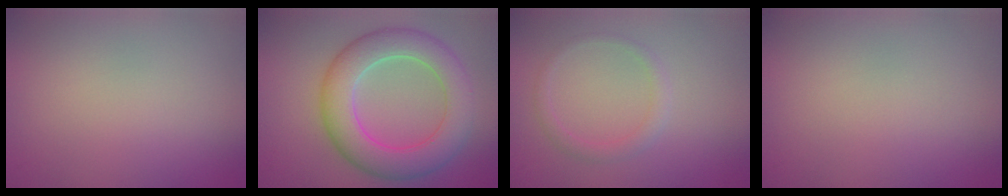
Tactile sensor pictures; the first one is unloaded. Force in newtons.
{"total": 7.1, "press": 7.1, "slide": 0.2}
{"total": 1.4, "press": 1.4, "slide": 0.1}
{"total": 0.0}